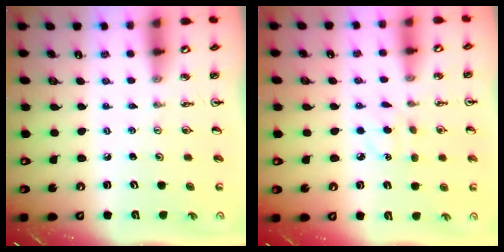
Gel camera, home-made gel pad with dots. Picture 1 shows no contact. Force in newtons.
{"total": 3.9, "press": 3.9, "slide": 0.5}